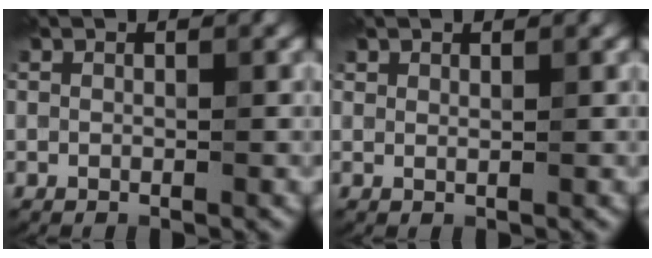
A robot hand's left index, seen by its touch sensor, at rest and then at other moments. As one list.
[{"total": 0.8, "force": [0.8, -0.1, 0.1], "torque": [-0.007, -0.003, 0.017]}]